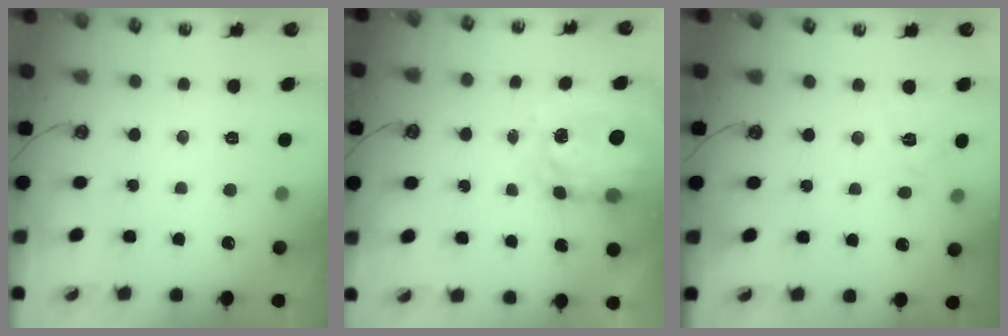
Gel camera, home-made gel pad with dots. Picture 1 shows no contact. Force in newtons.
{"total": 7.5, "press": 7.4, "slide": 0.6}
{"total": 4.7, "press": 4.7, "slide": 0.4}